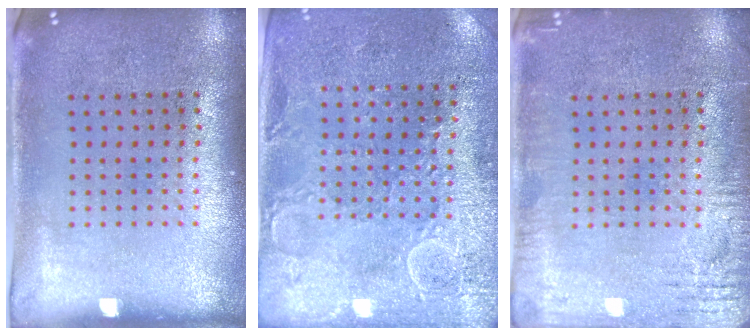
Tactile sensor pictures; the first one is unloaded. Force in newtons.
{"total": 2.7, "press": 2.6, "slide": 0.7}
{"total": 3.0, "press": 3.0, "slide": 0.2}